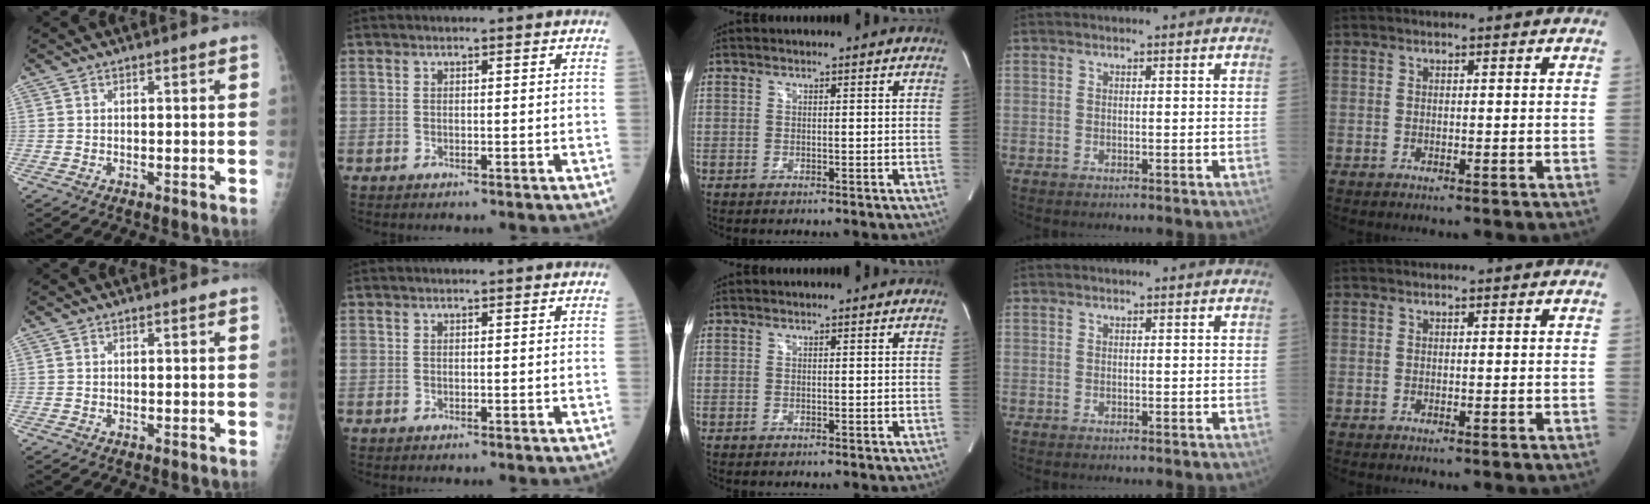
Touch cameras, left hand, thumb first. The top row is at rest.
{}